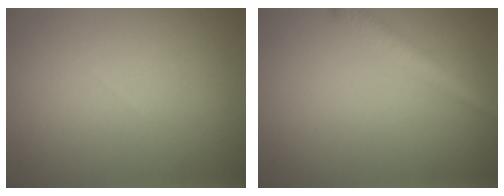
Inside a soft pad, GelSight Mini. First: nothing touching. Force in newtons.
{"total": 2.5, "press": 2.5, "slide": 0.1}